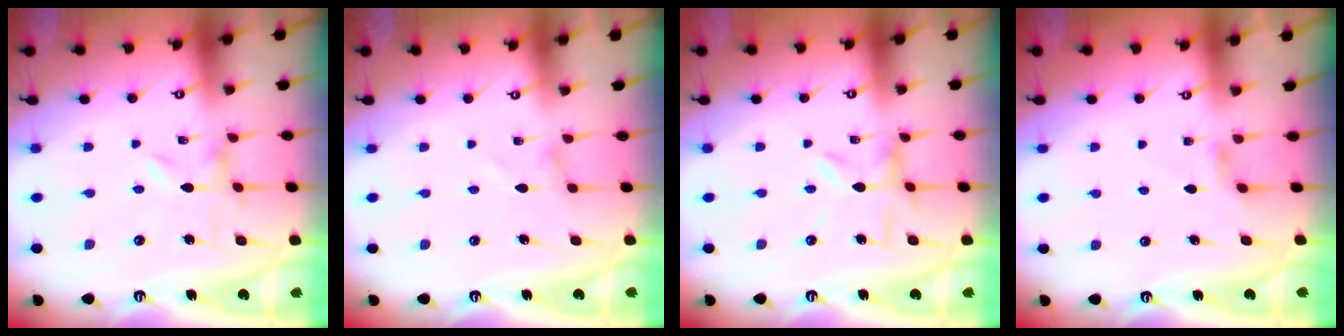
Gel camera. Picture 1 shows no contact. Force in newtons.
{"total": 0.0}
{"total": 2.0, "press": 2.0, "slide": 0.3}
{"total": 2.9, "press": 2.9, "slide": 0.5}